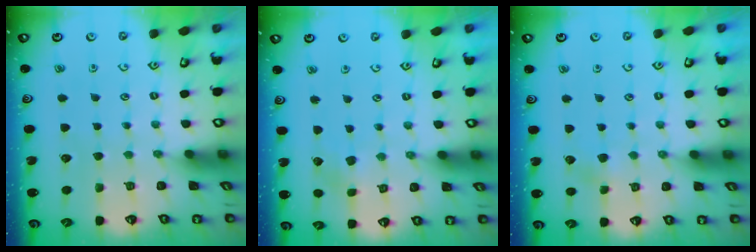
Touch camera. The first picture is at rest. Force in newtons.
{"total": 1.7, "press": 1.7, "slide": 0.3}
{"total": 2.2, "press": 2.1, "slide": 0.5}